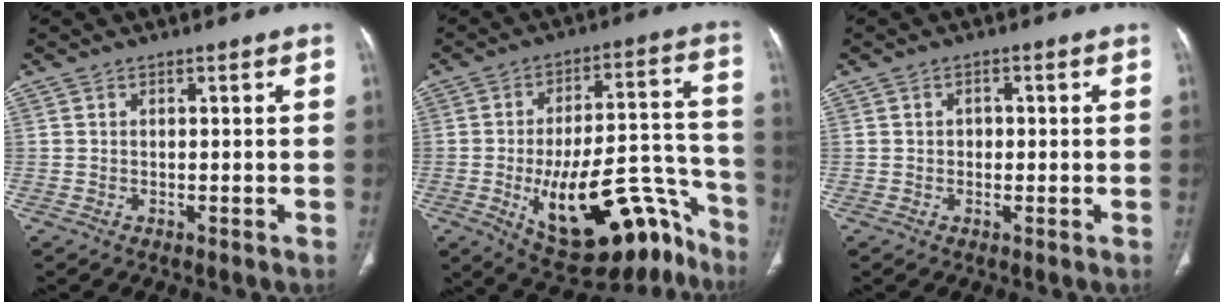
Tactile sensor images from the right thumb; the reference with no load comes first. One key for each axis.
{"total": 25.4, "fx": -12.6, "fy": 11.0, "fz": 19.1, "tx": -0.217, "ty": 0.086, "tz": -0.172}
{"total": 1.8, "fx": 0.1, "fy": 1.5, "fz": 1.0, "tx": -0.007, "ty": 0.005, "tz": 0.000}